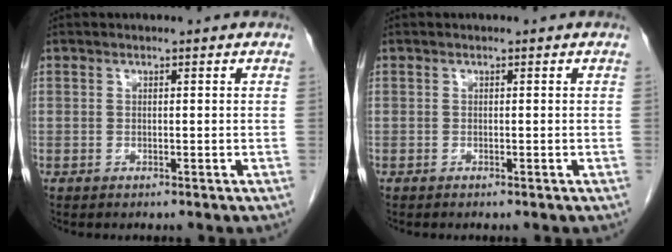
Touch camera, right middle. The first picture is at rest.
{"total": 0.0}